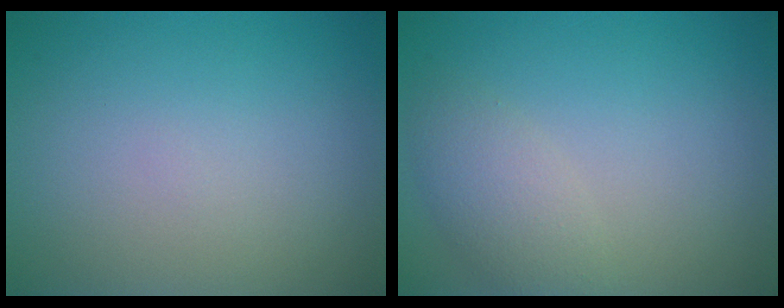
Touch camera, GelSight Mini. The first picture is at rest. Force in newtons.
{"total": 2.6, "press": 2.6, "slide": 0.1}